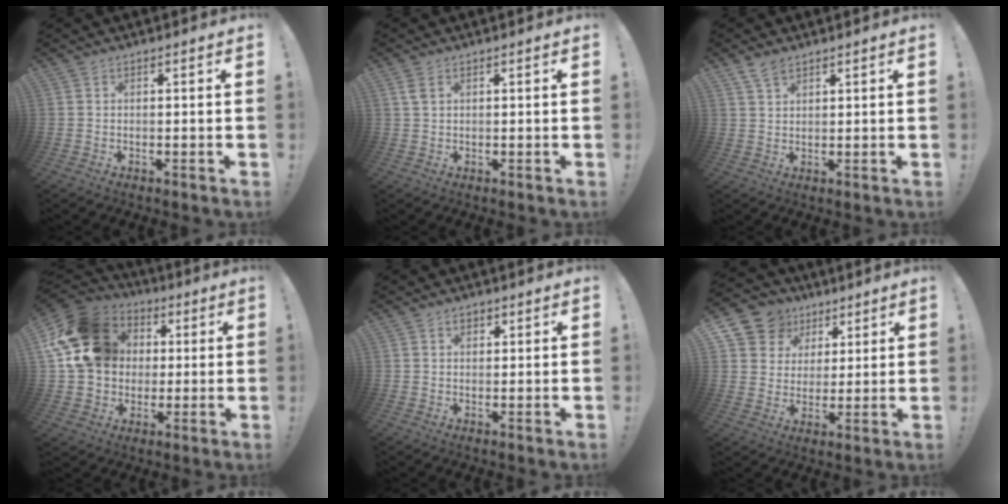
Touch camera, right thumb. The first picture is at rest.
{"total": 2.4, "force": [1.2, 1.2, 1.7], "torque": [-0.037, 0.002, 0.022]}
{"total": 4.1, "force": [3.1, 1.8, 2.1], "torque": [-0.035, -0.012, 0.057]}
{"total": 20.7, "force": [4.8, 16.9, 11.0], "torque": [-0.198, -0.003, 0.108]}
{"total": 2.1, "force": [1.0, 1.4, 1.1], "torque": [-0.016, 0.001, 0.017]}
{"total": 10.6, "force": [5.3, 8.9, 2.4], "torque": [-0.044, -0.031, 0.110]}